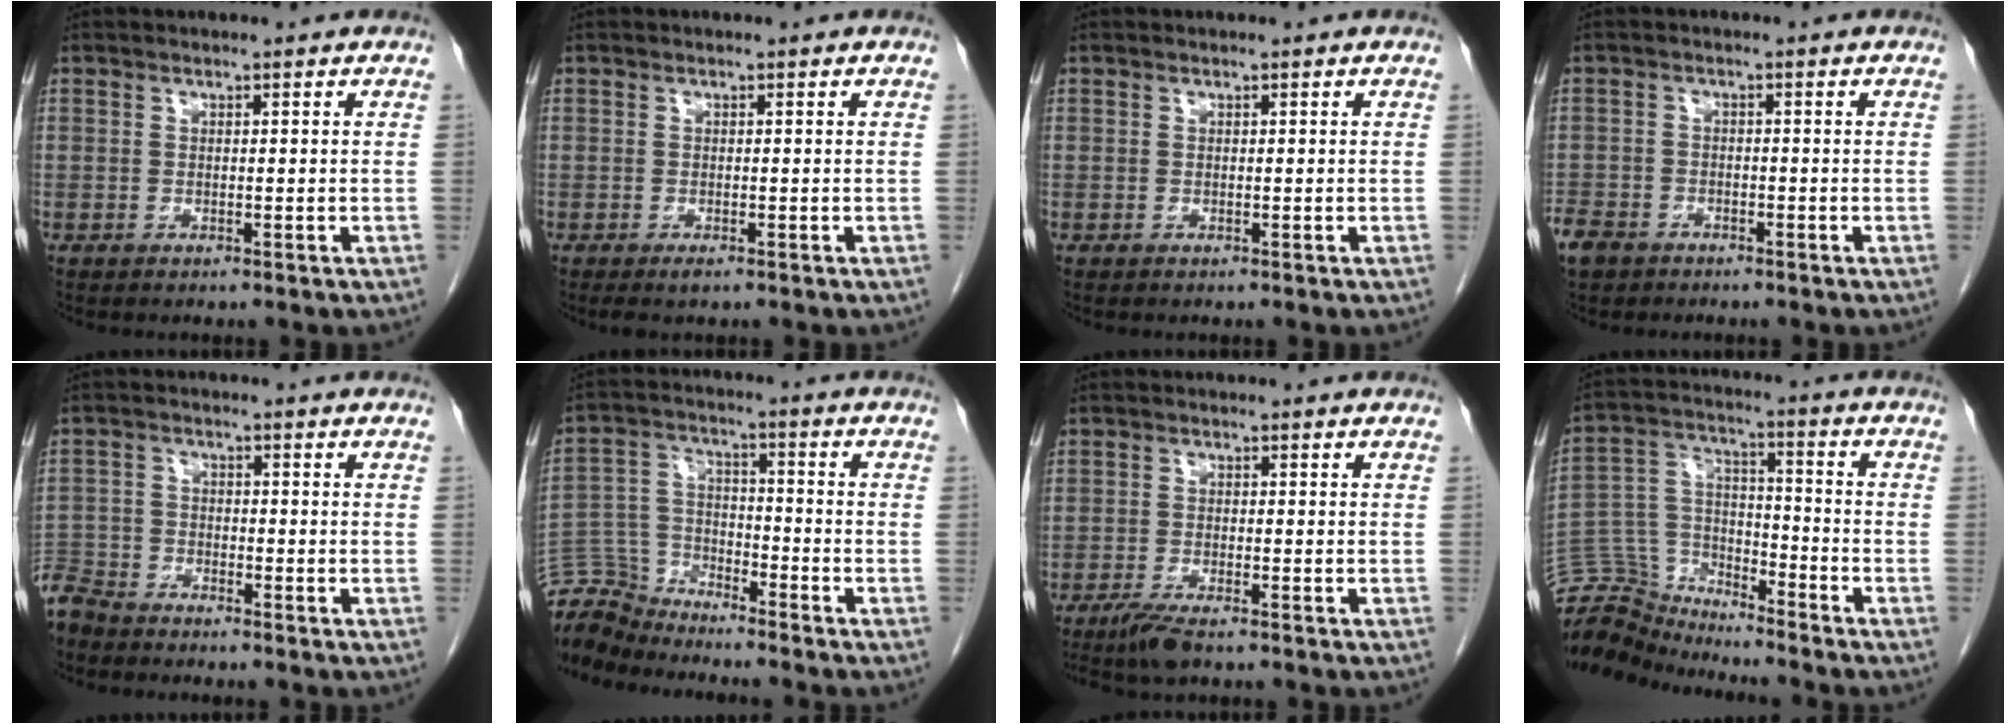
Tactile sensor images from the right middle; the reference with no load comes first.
{"total": 1.2, "force": [-0.8, 0.3, 0.9], "torque": [-0.016, -0.003, -0.010]}
{"total": 0.0}
{"total": 4.6, "force": [-3.6, 2.6, 1.2], "torque": [-0.025, 0.000, -0.066]}
{"total": 6.0, "force": [-5.7, 1.6, 0.7], "torque": [-0.011, -0.014, -0.114]}
{"total": 8.7, "force": [-8.6, 1.2, 0.1], "torque": [-0.007, 0.010, -0.169]}
{"total": 4.4, "force": [-3.4, 0.6, 2.7], "torque": [-0.055, -0.010, -0.061]}
{"total": 11.2, "force": [-11.0, 2.2, -0.5], "torque": [-0.001, 0.056, -0.209]}